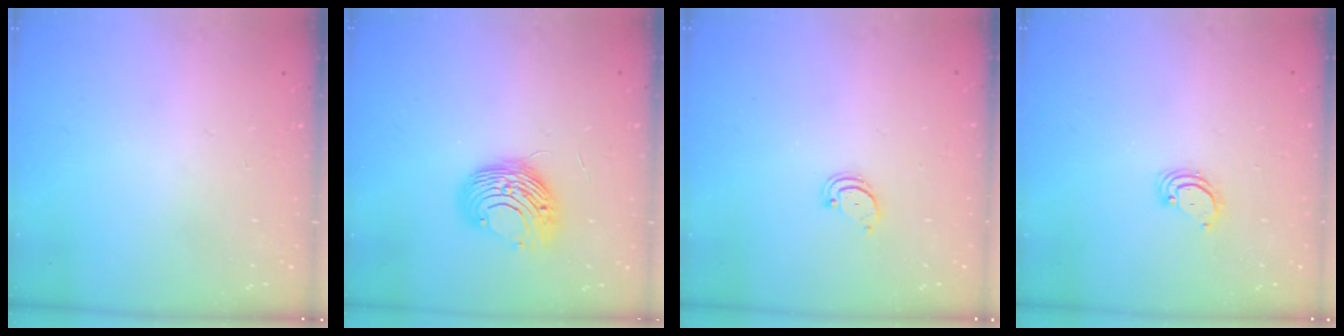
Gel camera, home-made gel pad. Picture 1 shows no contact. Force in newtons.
{"total": 9.7, "press": 9.7, "slide": 0.1}
{"total": 1.9, "press": 1.9, "slide": 0.2}
{"total": 2.8, "press": 2.8, "slide": 0.2}